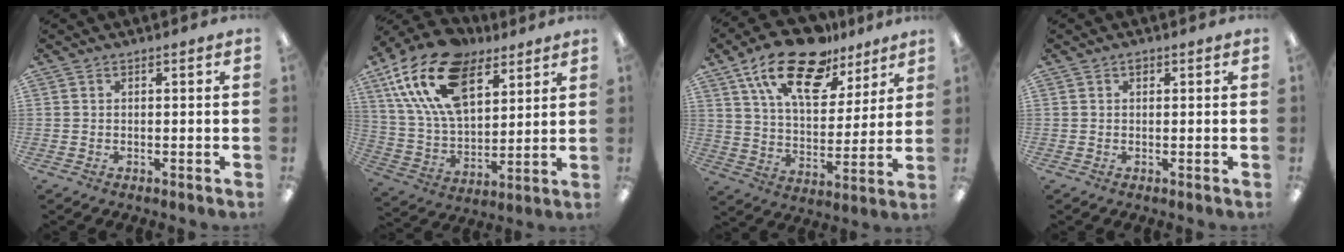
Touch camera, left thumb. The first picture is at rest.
{"total": 21.5, "force": [11.9, 12.0, 13.2], "torque": [-0.267, -0.049, 0.212]}
{"total": 20.3, "force": [13.1, 9.9, 11.9], "torque": [-0.200, -0.065, 0.229]}
{"total": 0.9, "force": [0.5, 0.6, 0.5], "torque": [-0.003, -0.001, 0.006]}